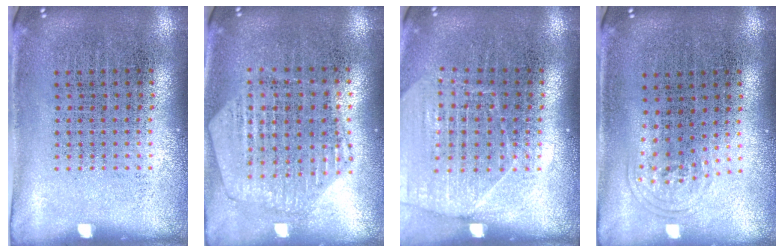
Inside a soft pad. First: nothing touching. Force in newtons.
{"total": 1.2, "press": 1.2, "slide": 0.2}
{"total": 1.6, "press": 1.6, "slide": 0.3}
{"total": 0.9, "press": 0.6, "slide": 0.7}